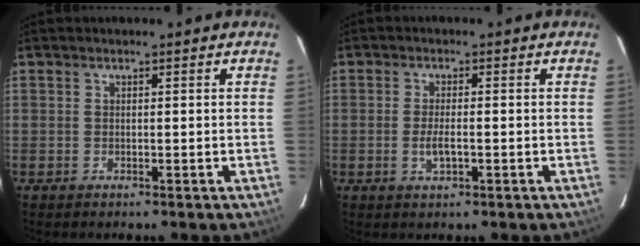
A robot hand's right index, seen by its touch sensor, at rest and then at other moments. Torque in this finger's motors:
{"motor_torque": [-0.14, -0.11, 0.07, 0.00]}